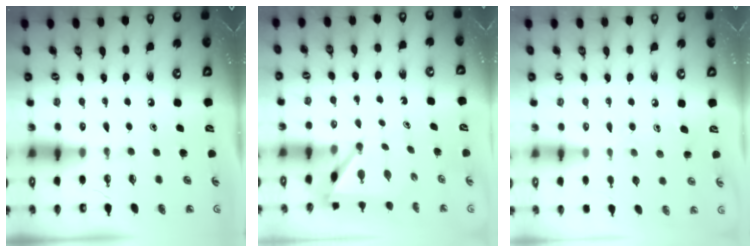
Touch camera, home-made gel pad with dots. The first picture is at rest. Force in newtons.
{"total": 5.2, "press": 5.1, "slide": 0.5}
{"total": 7.6, "press": 7.6, "slide": 0.5}